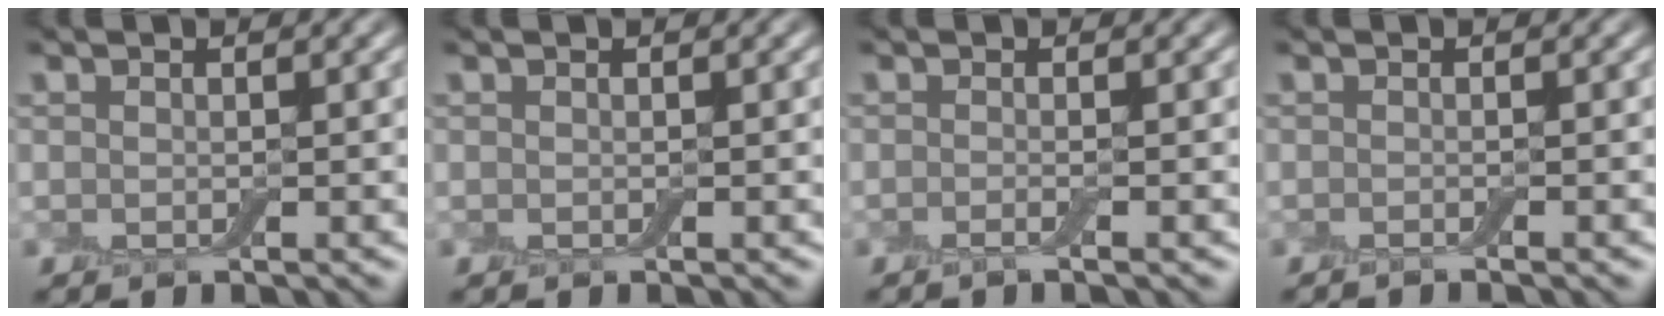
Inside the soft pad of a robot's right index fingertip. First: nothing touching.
{"total": 0.0}
{"total": 1.2, "force": [-0.4, 0.3, 1.1], "torque": [-0.013, -0.009, -0.015]}
{"total": 1.0, "force": [-0.8, 0.1, 0.7], "torque": [-0.002, -0.004, -0.017]}